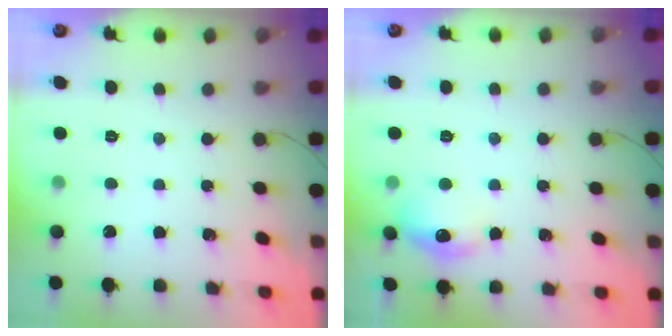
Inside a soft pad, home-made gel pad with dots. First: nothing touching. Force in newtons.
{"total": 9.9, "press": 9.8, "slide": 1.0}